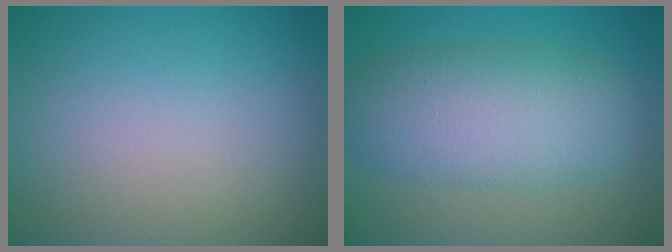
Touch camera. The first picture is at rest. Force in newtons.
{"total": 7.2, "press": 7.2, "slide": 0.2}